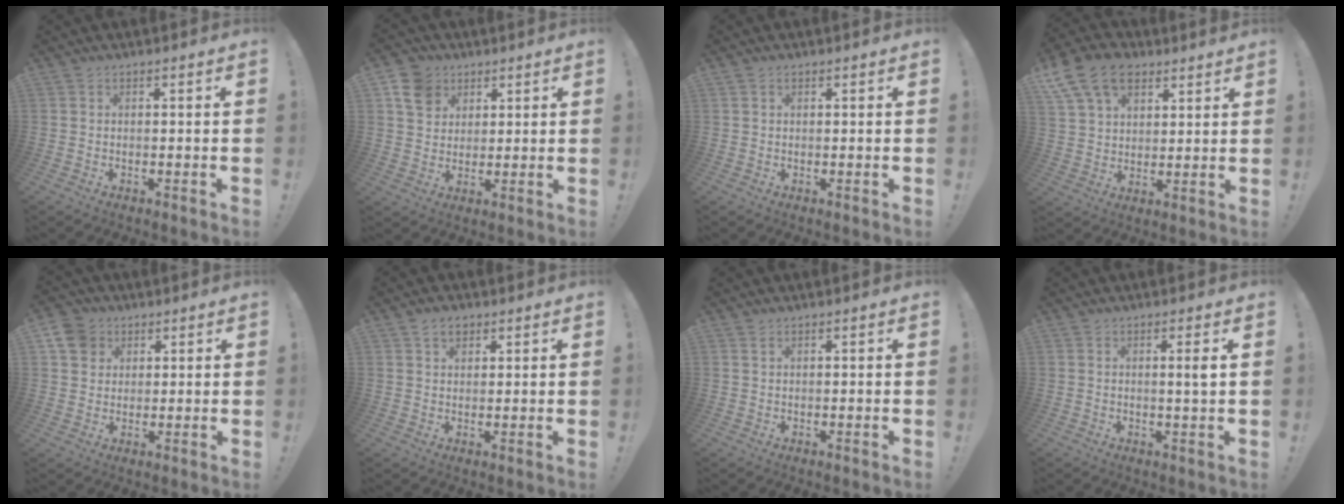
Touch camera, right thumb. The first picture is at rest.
{"total": 9.5, "force": [4.7, 7.5, 3.2], "torque": [-0.048, -0.020, 0.096]}
{"total": 0.8, "force": [0.4, 0.7, 0.2], "torque": [-0.002, 0.003, 0.008]}
{"total": 14.0, "force": [8.2, 9.2, 6.7], "torque": [-0.118, -0.035, 0.160]}
{"total": 7.6, "force": [3.5, 6.4, 2.1], "torque": [-0.029, -0.015, 0.072]}
{"total": 3.8, "force": [2.4, 2.6, 1.5], "torque": [-0.020, -0.005, 0.042]}
{"total": 1.0, "force": [0.6, 0.3, 0.7], "torque": [-0.014, 0.001, 0.012]}
{"total": 2.9, "force": [0.7, -0.5, 2.8], "torque": [-0.046, -0.005, 0.006]}